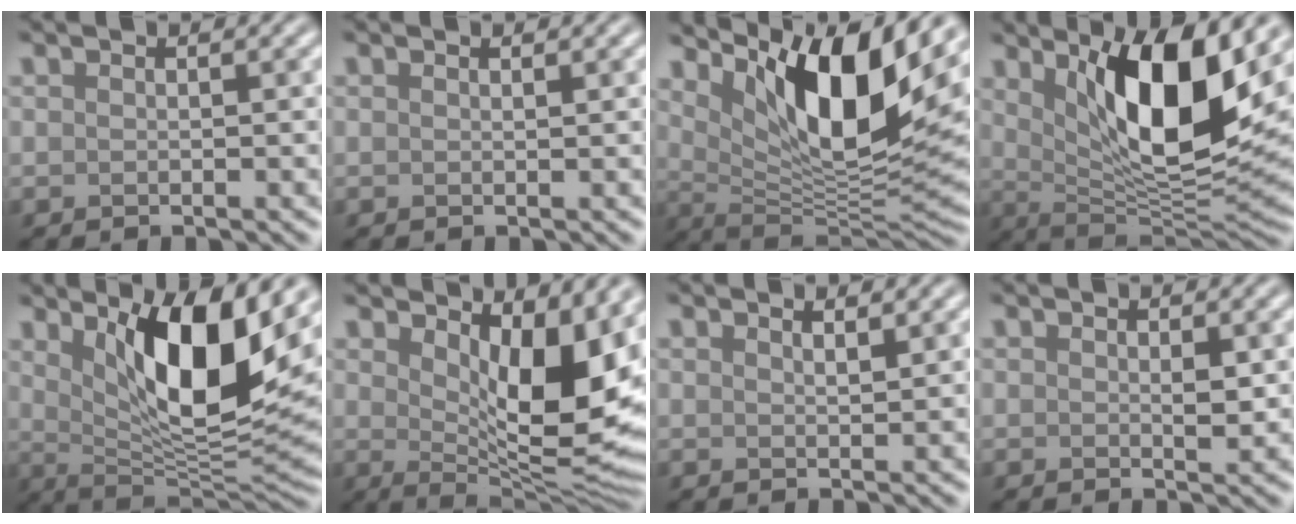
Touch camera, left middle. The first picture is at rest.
{"total": 0.0}
{"total": 11.5, "force": [5.1, 3.7, 9.6], "torque": [-0.152, -0.020, 0.099]}
{"total": 10.8, "force": [4.0, 3.4, 9.4], "torque": [-0.150, -0.021, 0.074]}
{"total": 10.3, "force": [3.8, 3.1, 9.1], "torque": [-0.145, -0.022, 0.071]}
{"total": 10.8, "force": [3.0, 4.3, 9.4], "torque": [-0.138, -0.014, 0.052]}
{"total": 1.3, "force": [1.1, 0.3, 0.6], "torque": [-0.003, 0.003, 0.015]}
{"total": 1.2, "force": [0.2, 0.4, 1.1], "torque": [-0.018, -0.004, 0.004]}